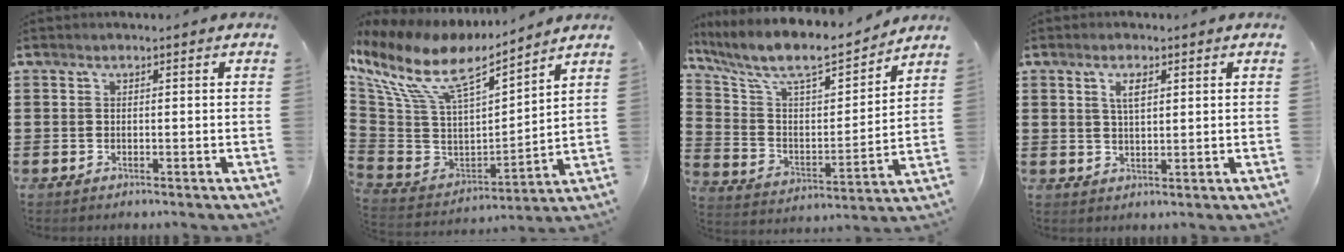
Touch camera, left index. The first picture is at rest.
{"total": 11.7, "force": [7.8, 4.4, 7.5], "torque": [-0.183, -0.052, 0.131]}
{"total": 9.3, "force": [7.9, 2.2, 4.5], "torque": [-0.115, -0.053, 0.129]}
{"total": 3.0, "force": [1.4, 1.2, 2.4], "torque": [-0.051, 0.005, 0.025]}